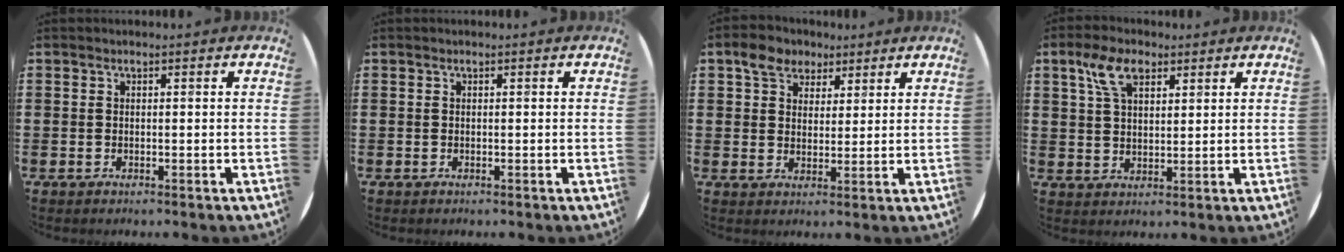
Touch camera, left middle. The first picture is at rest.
{"total": 0.0}
{"total": 4.5, "force": [3.2, 3.1, 0.7], "torque": [-0.023, 0.009, 0.057]}
{"total": 6.1, "force": [3.6, 3.2, 3.8], "torque": [-0.078, 0.009, 0.064]}